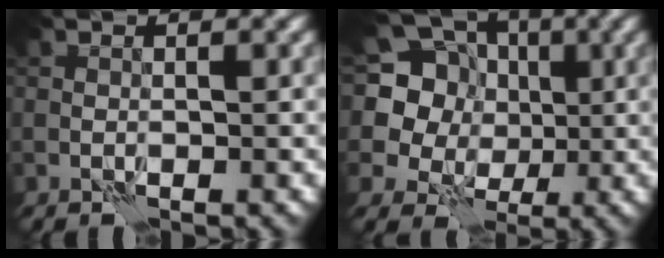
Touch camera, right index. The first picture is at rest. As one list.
[{"total": 13.3, "force": [4.0, 11.5, 5.5], "torque": [-0.134, 0.035, 0.049]}]